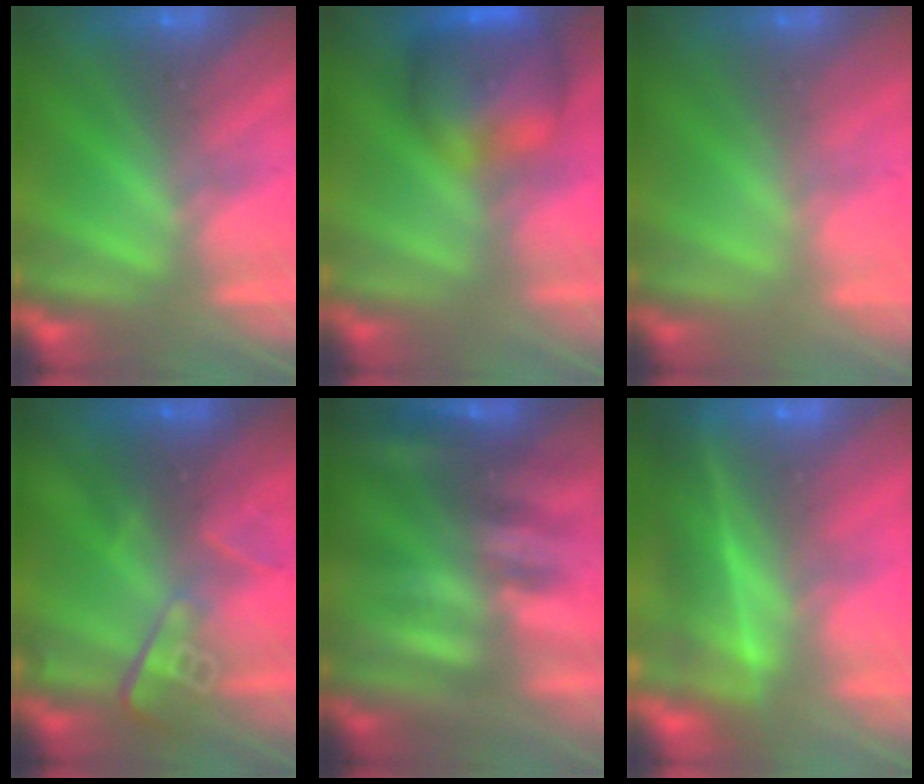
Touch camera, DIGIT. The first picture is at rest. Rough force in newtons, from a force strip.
{"total": 6.4}
{"total": 2.0}
{"total": 2.8}
{"total": 2.4}
{"total": 8.1}